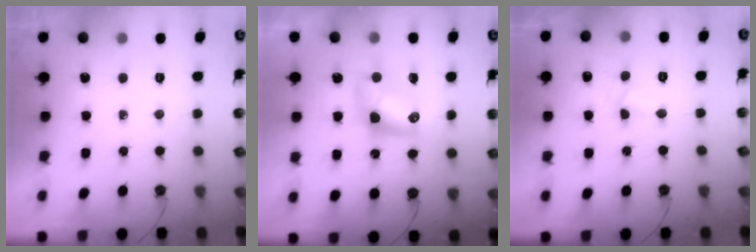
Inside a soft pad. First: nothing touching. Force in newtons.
{"total": 9.0, "press": 9.0, "slide": 0.2}
{"total": 3.9, "press": 3.8, "slide": 0.4}